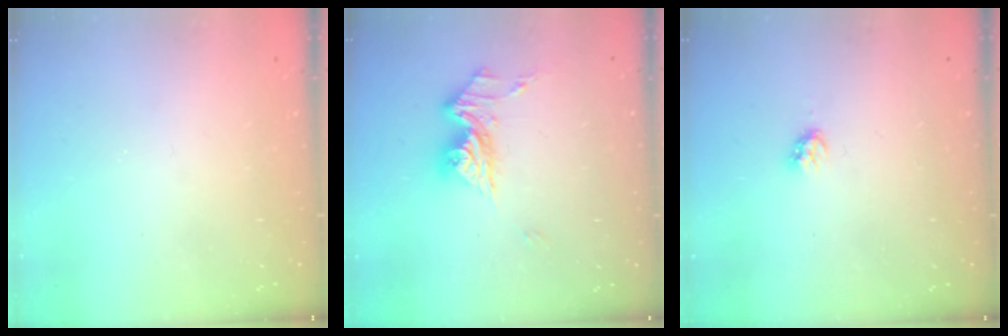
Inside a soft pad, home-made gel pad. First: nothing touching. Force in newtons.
{"total": 12.3, "press": 12.3, "slide": 1.4}
{"total": 2.8, "press": 2.8, "slide": 0.2}